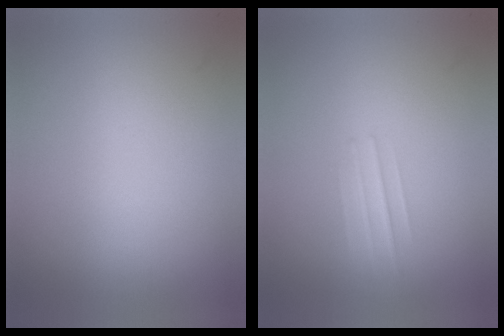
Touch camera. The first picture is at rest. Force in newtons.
{"total": 1.3}